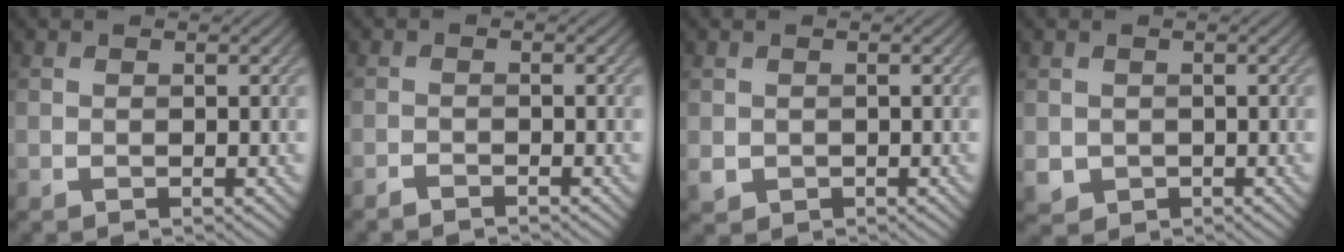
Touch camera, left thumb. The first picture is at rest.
{"total": 1.3, "force": [-1.2, 0.1, 0.4], "torque": [-0.007, -0.001, -0.026]}
{"total": 1.4, "force": [0.0, 1.3, 0.4], "torque": [-0.016, -0.010, 0.004]}
{"total": 2.0, "force": [-0.1, 2.0, 0.5], "torque": [-0.024, -0.013, 0.001]}